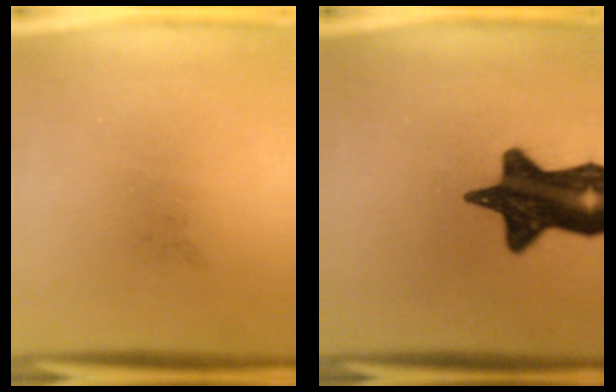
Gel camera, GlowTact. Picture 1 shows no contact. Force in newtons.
{"total": 16.6}